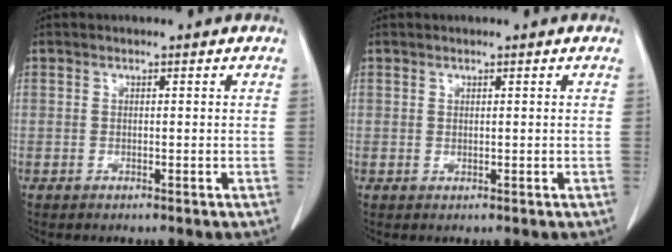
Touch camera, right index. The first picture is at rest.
{"total": 0.0}